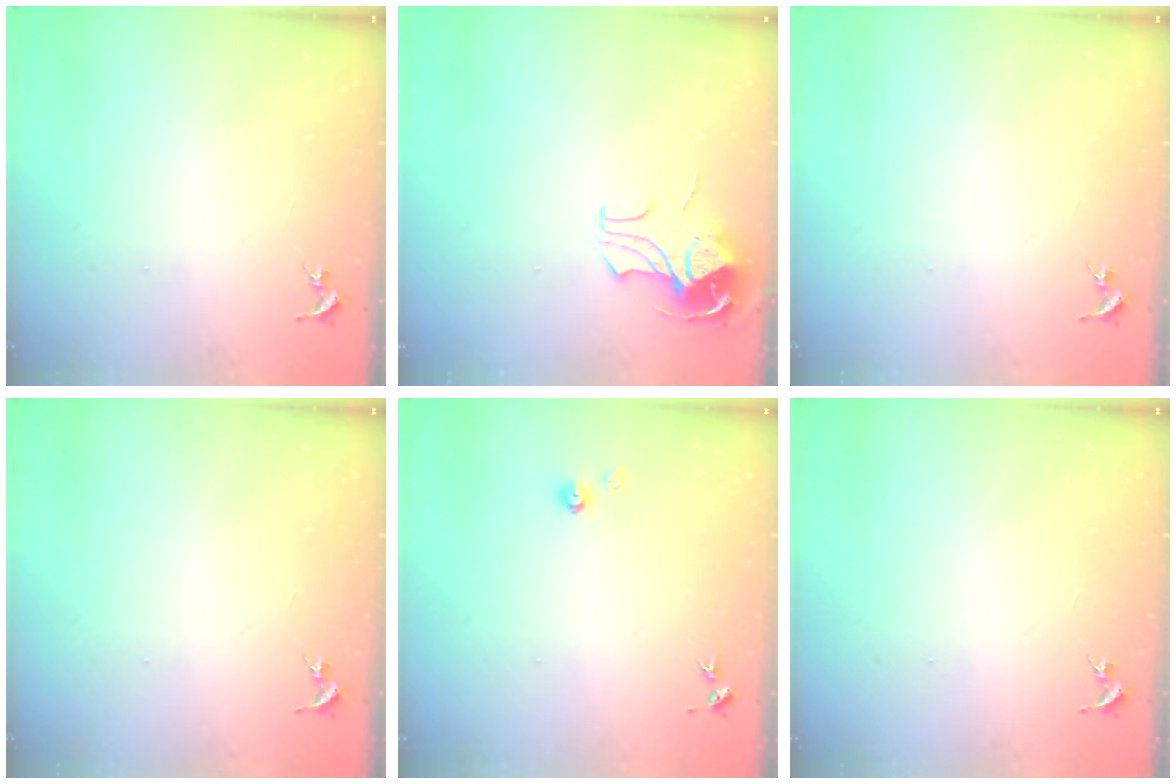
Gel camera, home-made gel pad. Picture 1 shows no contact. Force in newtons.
{"total": 8.5, "press": 8.4, "slide": 0.8}
{"total": 0.0}
{"total": 0.0}
{"total": 3.9, "press": 3.9, "slide": 0.5}
{"total": 0.0}